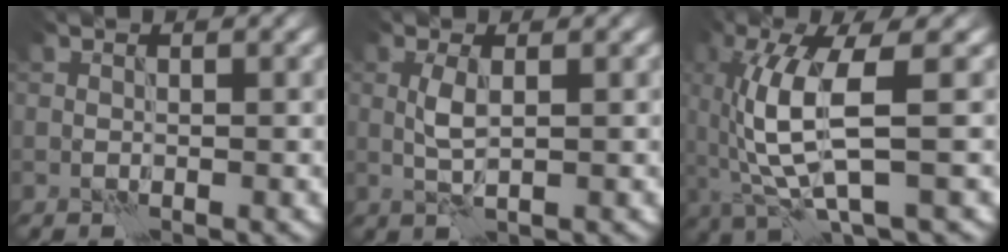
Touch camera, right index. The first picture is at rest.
{"total": 1.9, "force": [0.2, 0.5, 1.9], "torque": [-0.045, 0.004, 0.004]}
{"total": 7.0, "force": [-0.2, 1.7, 6.8], "torque": [-0.156, -0.001, 0.002]}